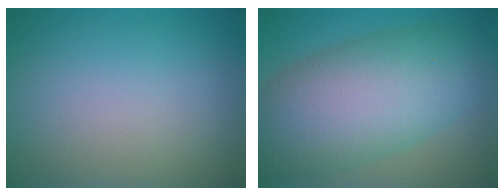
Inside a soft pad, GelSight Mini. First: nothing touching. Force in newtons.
{"total": 10.7, "press": 10.7, "slide": 0.5}